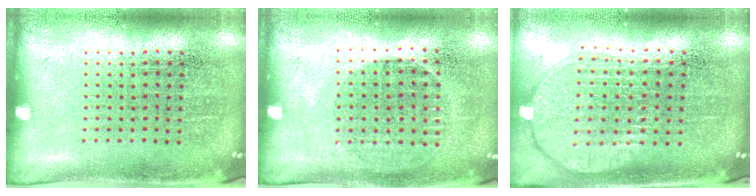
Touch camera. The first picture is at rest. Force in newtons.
{"total": 1.0, "press": 0.8, "slide": 0.5}
{"total": 2.0, "press": 1.6, "slide": 1.1}